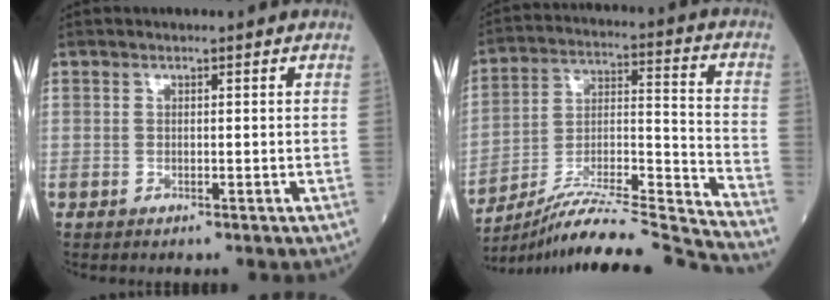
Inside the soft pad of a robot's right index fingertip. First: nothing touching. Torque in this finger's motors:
{"motor_torque": [-0.73, -0.46, 0.04, 0.02]}